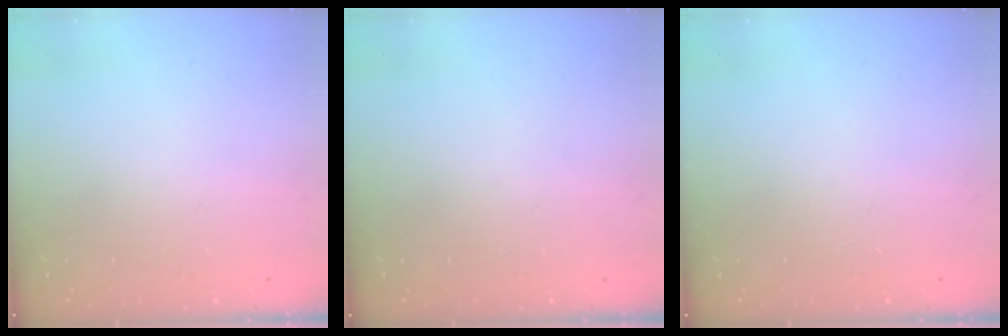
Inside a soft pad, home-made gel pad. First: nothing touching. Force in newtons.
{"total": 0.0}
{"total": 0.0}